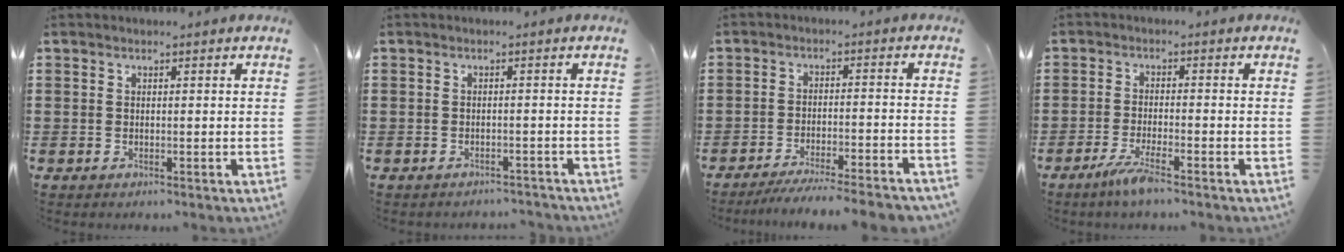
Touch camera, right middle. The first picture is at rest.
{"total": 1.3, "force": [-1.3, 0.1, 0.1], "torque": [-0.005, 0.002, -0.027]}
{"total": 5.0, "force": [-4.6, -0.3, 1.9], "torque": [-0.035, -0.011, -0.091]}
{"total": 3.9, "force": [-2.7, 0.1, 2.9], "torque": [-0.067, -0.010, -0.051]}